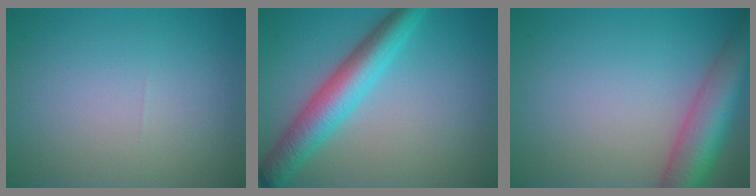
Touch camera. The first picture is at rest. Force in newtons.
{"total": 5.8, "press": 5.8, "slide": 0.1}
{"total": 7.4, "press": 7.4, "slide": 0.5}